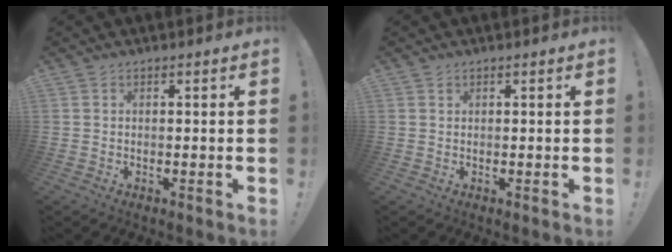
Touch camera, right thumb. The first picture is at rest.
{"total": 0.5, "force": [0.4, 0.3, 0.1], "torque": [0.002, -0.002, 0.008]}